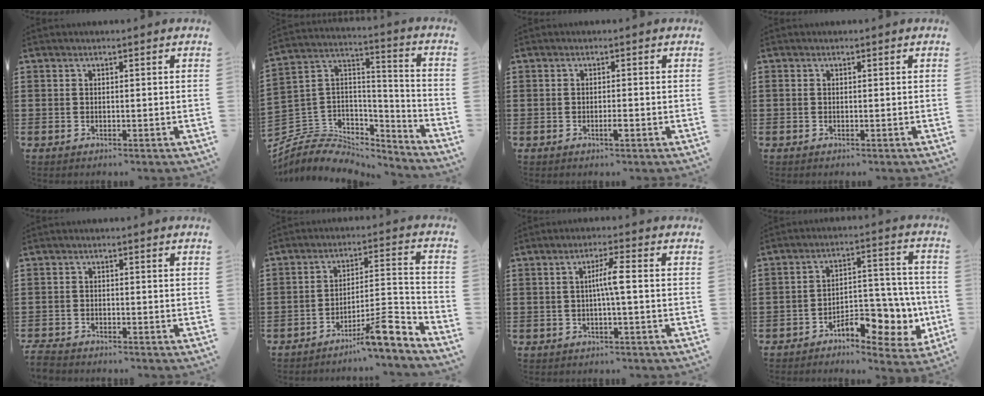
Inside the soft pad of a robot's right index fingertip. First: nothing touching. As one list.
[{"total": 6.6, "force": [-5.6, 3.3, 0.9], "torque": [-0.045, -0.002, -0.117]}, {"total": 1.6, "force": [-0.7, 0.2, 1.4], "torque": [-0.025, -0.002, -0.013]}, {"total": 0.0}, {"total": 1.9, "force": [-1.9, 0.2, -0.1], "torque": [-0.003, 0.001, -0.041]}, {"total": 8.5, "force": [-6.1, 1.0, 5.7], "torque": [-0.080, -0.003, -0.114]}, {"total": 3.8, "force": [-0.2, 0.0, 3.8], "torque": [-0.072, -0.001, -0.008]}, {"total": 8.8, "force": [-4.9, 4.4, 5.8], "torque": [-0.074, 0.011, -0.086]}]